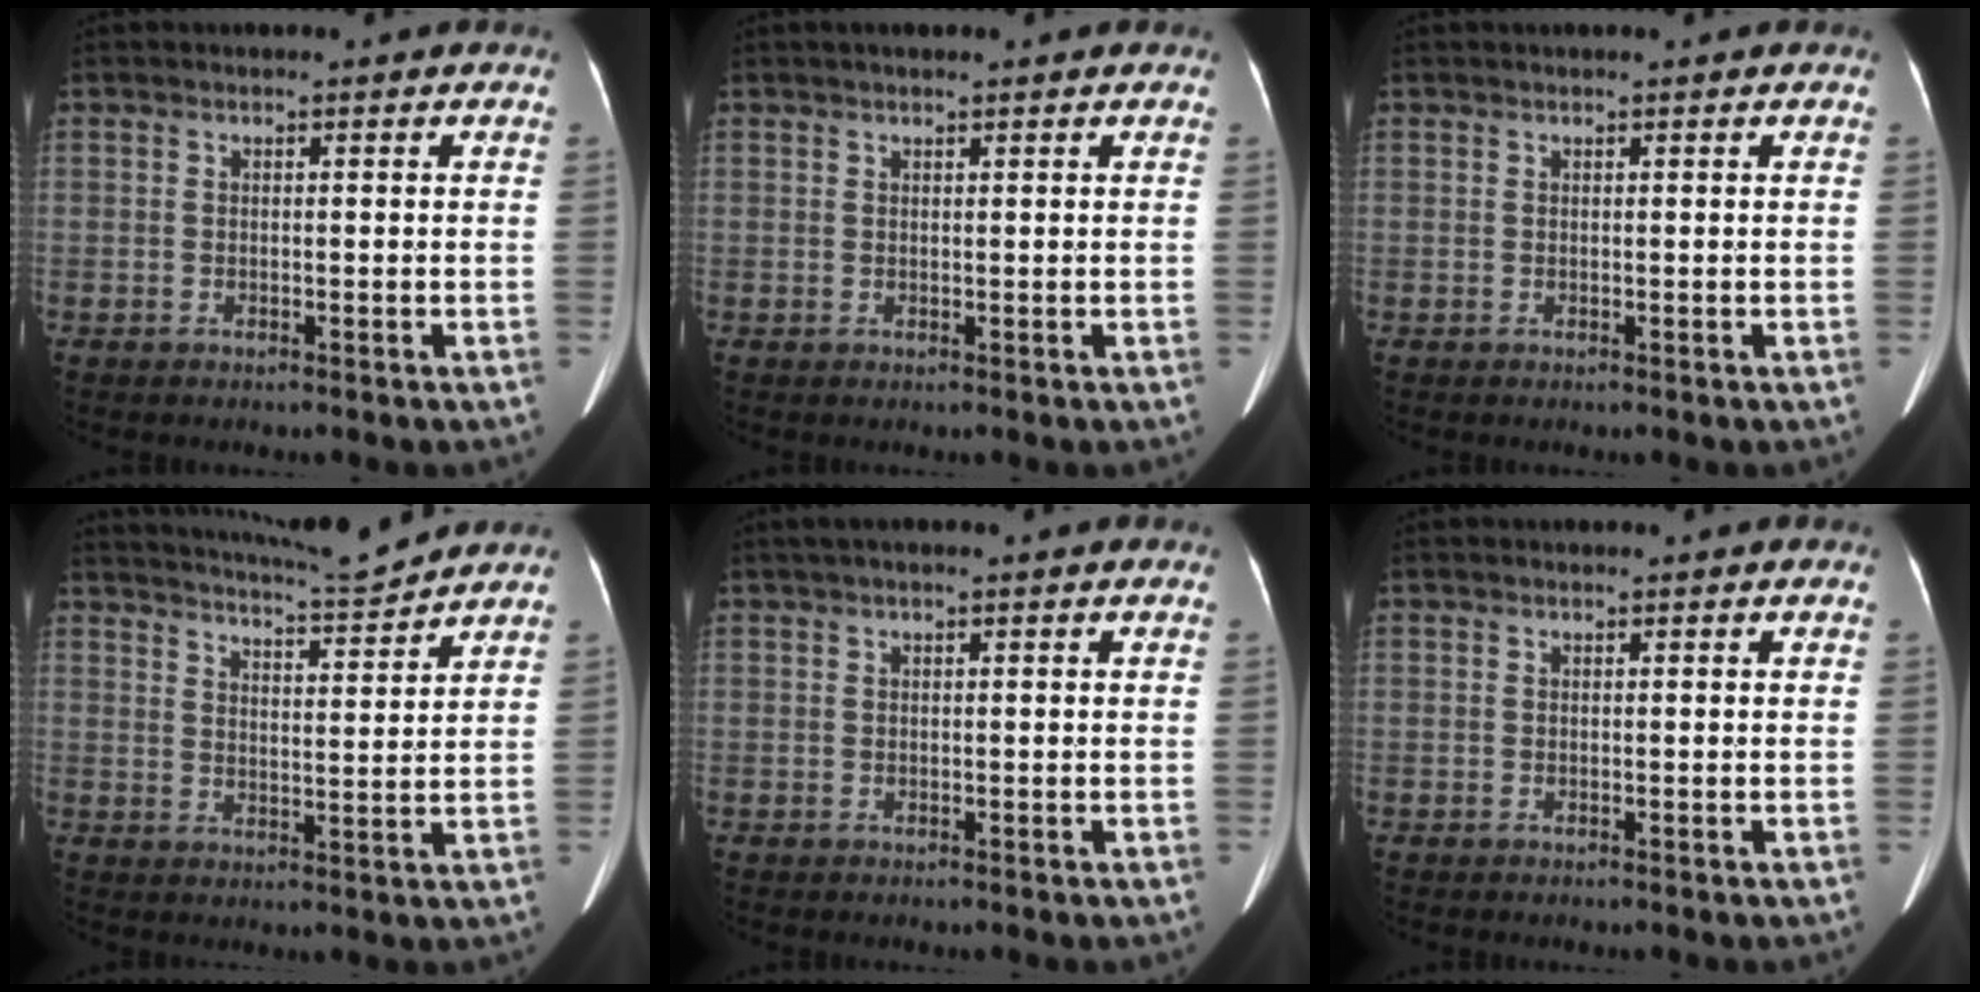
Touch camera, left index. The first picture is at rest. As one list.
[{"total": 2.1, "force": [1.7, 0.4, 1.2], "torque": [-0.015, 0.017, 0.024]}, {"total": 0.8, "force": [0.8, 0.0, 0.3], "torque": [-0.006, 0.014, 0.016]}, {"total": 10.2, "force": [9.9, -1.1, 2.4], "torque": [-0.047, -0.008, 0.151]}, {"total": 2.8, "force": [2.0, 0.1, 1.9], "torque": [-0.029, 0.032, 0.032]}, {"total": 0.0}]